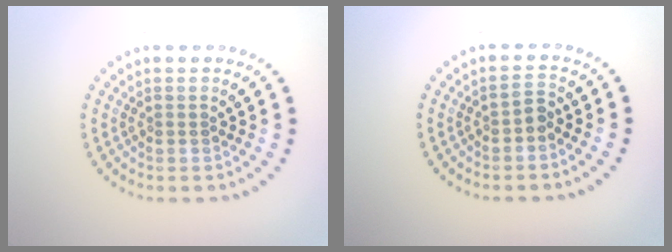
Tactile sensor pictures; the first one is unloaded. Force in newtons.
{"total": 1.1, "press": 1.0, "slide": 0.5}